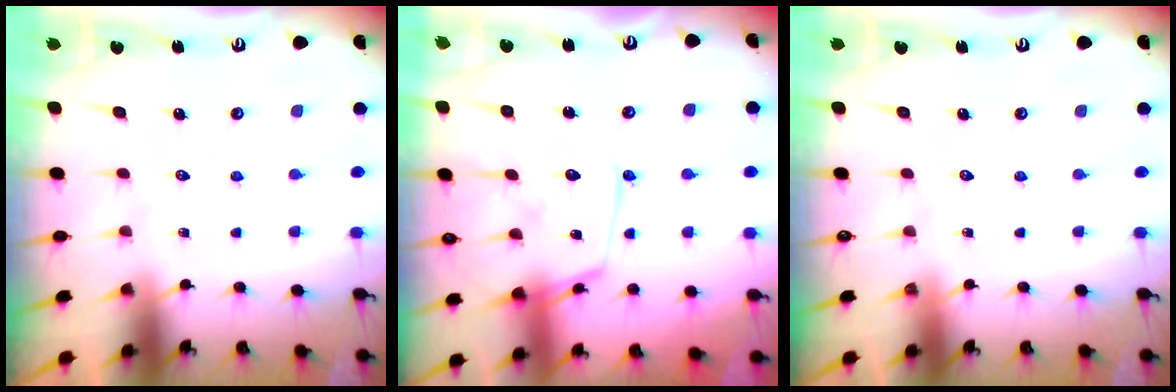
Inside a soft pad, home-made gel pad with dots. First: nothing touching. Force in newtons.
{"total": 14.5, "press": 14.5, "slide": 0.9}
{"total": 0.0}